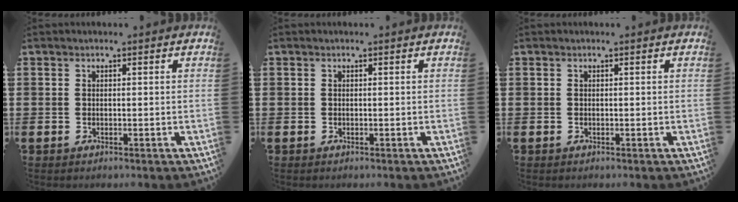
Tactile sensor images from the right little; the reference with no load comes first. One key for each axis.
{"total": 0.0}
{"total": 0.0}